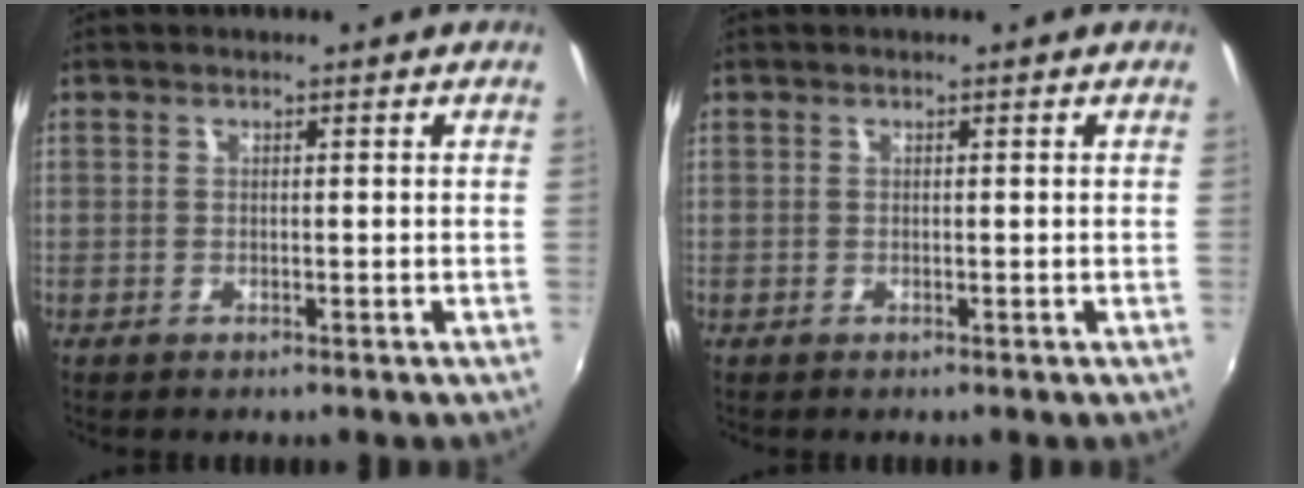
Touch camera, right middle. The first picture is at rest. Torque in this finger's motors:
{"motor_torque": [-0.01, 0.00, 0.00, 0.00]}